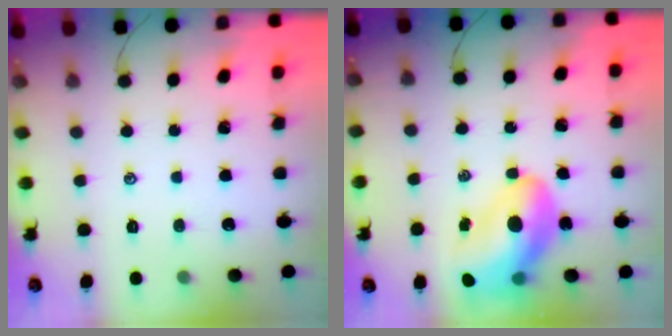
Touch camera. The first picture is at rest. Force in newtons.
{"total": 15.4, "press": 14.7, "slide": 4.4}